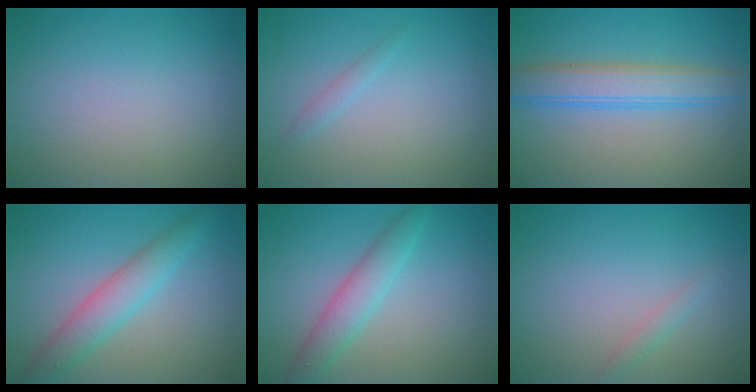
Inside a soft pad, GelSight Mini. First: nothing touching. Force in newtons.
{"total": 0.9, "press": 0.9, "slide": 0.1}
{"total": 4.5, "press": 4.5, "slide": 0.2}
{"total": 3.7, "press": 3.7, "slide": 0.1}
{"total": 3.2, "press": 3.2, "slide": 0.0}
{"total": 0.9, "press": 0.9, "slide": 0.0}